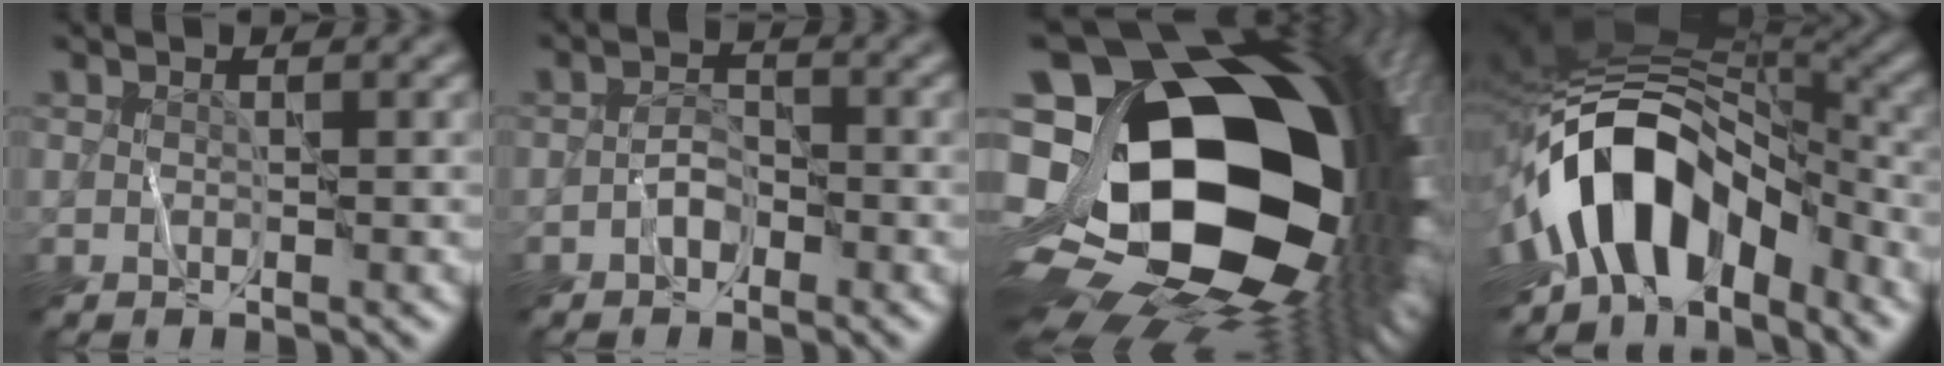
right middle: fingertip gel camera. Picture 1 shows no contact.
{"total": 1.7, "force": [-0.8, 1.2, 1.0], "torque": [-0.013, 0.008, -0.020]}
{"total": 23.4, "force": [0.1, 16.2, 16.9], "torque": [-0.317, -0.021, -0.004]}
{"total": 13.3, "force": [-5.1, 7.7, 9.6], "torque": [-0.157, 0.011, -0.094]}